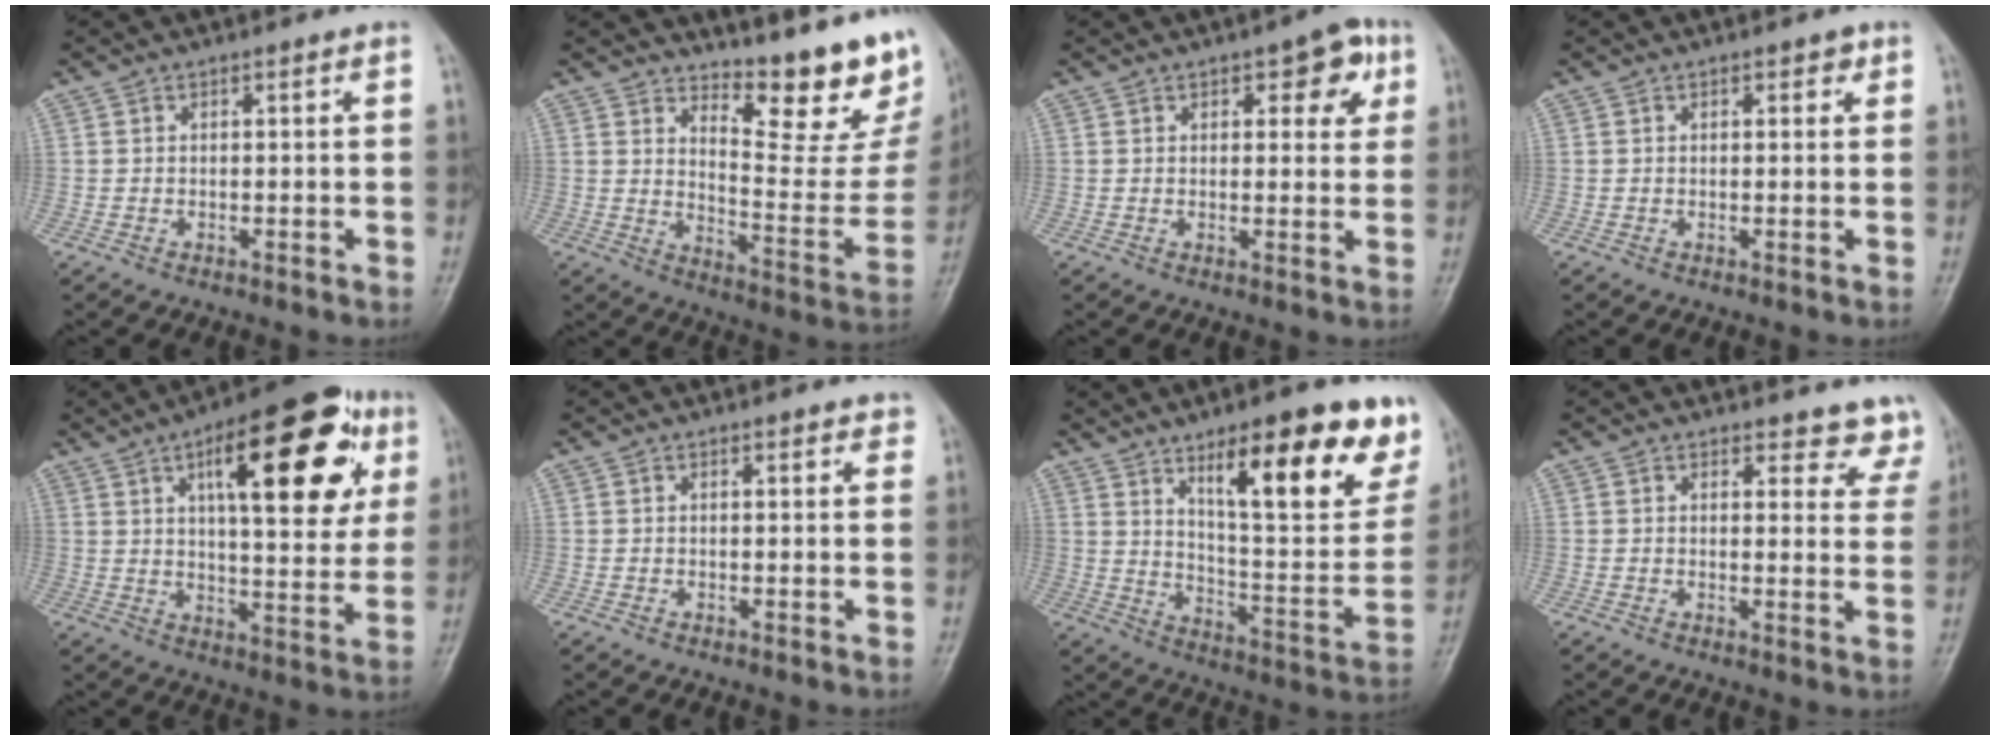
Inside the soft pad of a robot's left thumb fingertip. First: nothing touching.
{"total": 16.9, "force": [13.2, 4.6, 9.6], "torque": [-0.086, -0.125, 0.182]}
{"total": 6.9, "force": [3.0, 3.2, 5.4], "torque": [-0.036, -0.006, 0.030]}
{"total": 1.4, "force": [0.7, 0.8, 0.9], "torque": [0.000, 0.000, 0.006]}
{"total": 22.8, "force": [8.7, 8.7, 19.2], "torque": [-0.228, -0.008, 0.120]}
{"total": 1.4, "force": [1.1, 0.6, 0.7], "torque": [0.000, -0.003, 0.009]}
{"total": 23.2, "force": [13.4, 7.0, 17.6], "torque": [-0.200, -0.062, 0.207]}
{"total": 7.5, "force": [6.9, 2.8, 0.4], "torque": [0.047, -0.040, 0.049]}